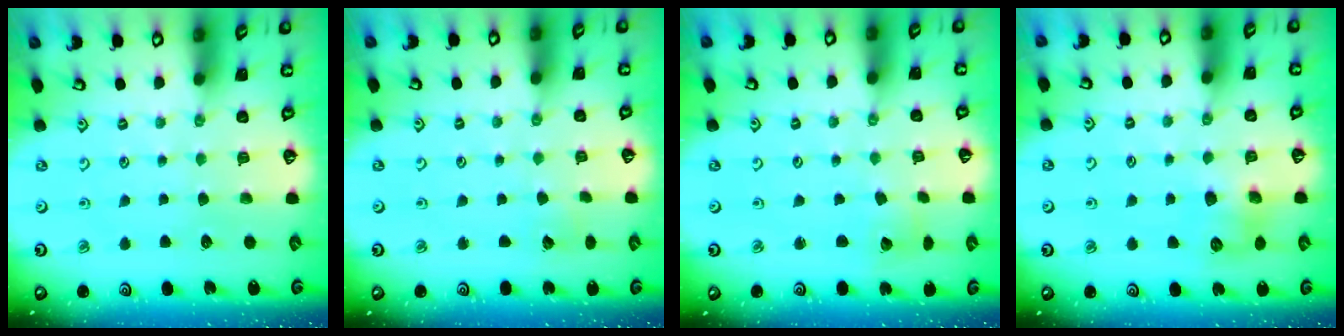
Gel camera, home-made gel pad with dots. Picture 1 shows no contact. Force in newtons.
{"total": 2.8, "press": 2.8, "slide": 0.3}
{"total": 2.4, "press": 2.4, "slide": 0.3}
{"total": 7.6, "press": 7.5, "slide": 1.0}